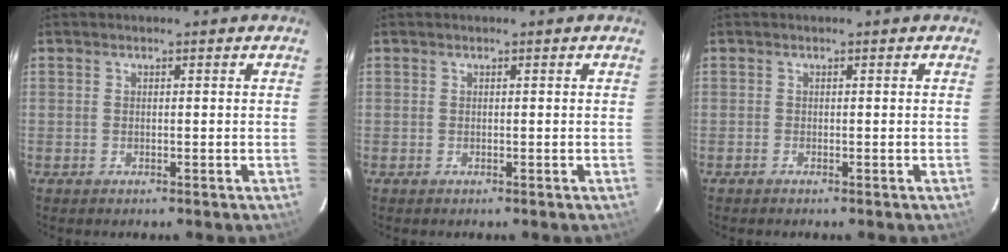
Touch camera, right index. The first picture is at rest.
{"total": 0.0}
{"total": 0.0}